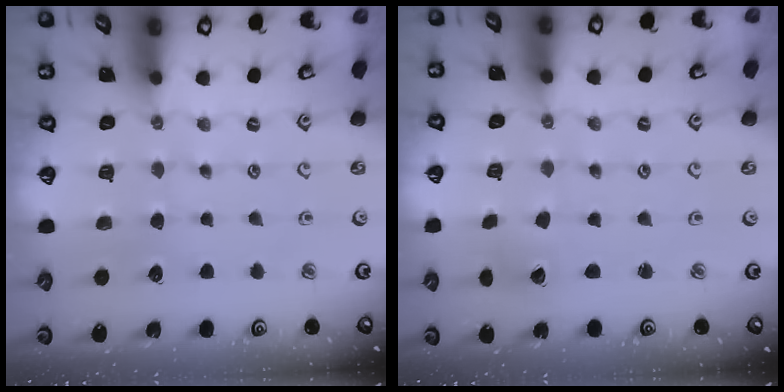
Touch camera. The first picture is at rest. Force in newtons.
{"total": 0.8, "press": 0.8, "slide": 0.0}